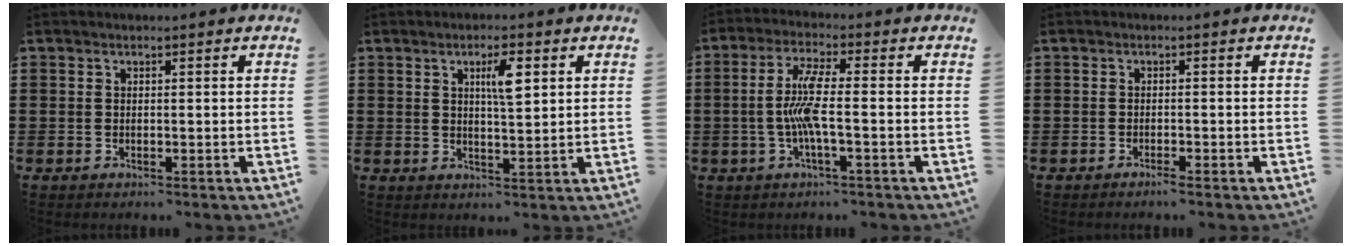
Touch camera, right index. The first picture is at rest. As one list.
[{"total": 4.8, "force": [1.8, 1.2, 4.3], "torque": [-0.074, 0.003, 0.023]}, {"total": 7.1, "force": [-1.3, 0.8, 6.9], "torque": [-0.159, -0.014, -0.036]}, {"total": 1.0, "force": [-0.9, -0.1, 0.6], "torque": [-0.011, -0.002, -0.017]}]